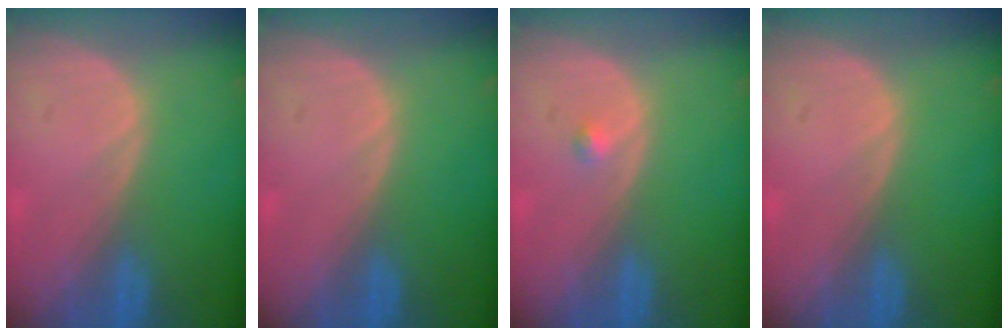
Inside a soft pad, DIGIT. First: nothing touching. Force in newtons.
{"total": 0.0}
{"total": 0.8, "press": 0.8, "slide": 0.2}
{"total": 0.0}